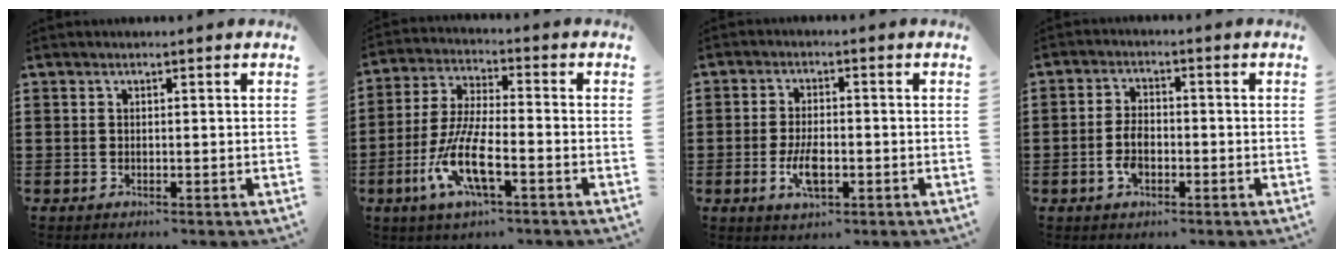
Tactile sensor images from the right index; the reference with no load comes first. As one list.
[{"total": 10.1, "force": [-4.4, 2.5, 8.7], "torque": [-0.201, -0.014, -0.087]}, {"total": 4.9, "force": [-1.5, 2.1, 4.2], "torque": [-0.094, -0.005, -0.029]}, {"total": 4.3, "force": [-1.3, 2.3, 3.4], "torque": [-0.083, -0.005, -0.029]}]